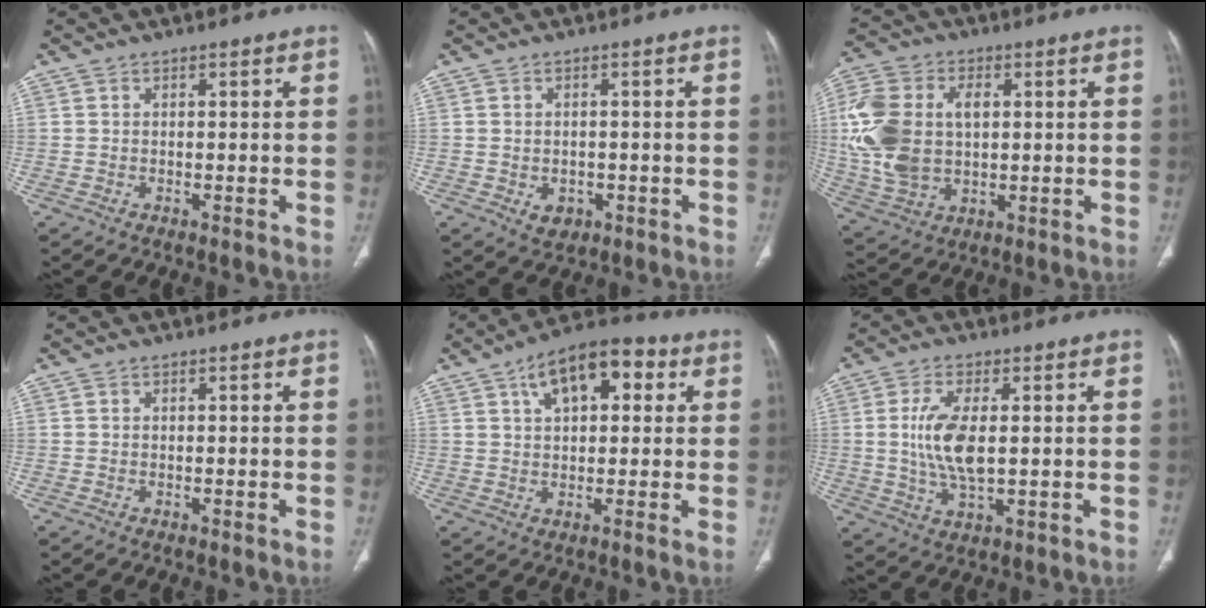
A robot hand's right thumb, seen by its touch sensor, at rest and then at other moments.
{"total": 3.3, "force": [-1.0, 2.6, 1.8], "torque": [-0.016, 0.002, -0.001]}
{"total": 17.3, "force": [1.8, 11.7, 12.6], "torque": [-0.261, 0.005, 0.040]}
{"total": 0.0}
{"total": 12.0, "force": [4.4, 5.8, 9.5], "torque": [-0.115, 0.018, 0.056]}
{"total": 9.3, "force": [0.7, 3.8, 8.4], "torque": [-0.174, -0.010, 0.018]}